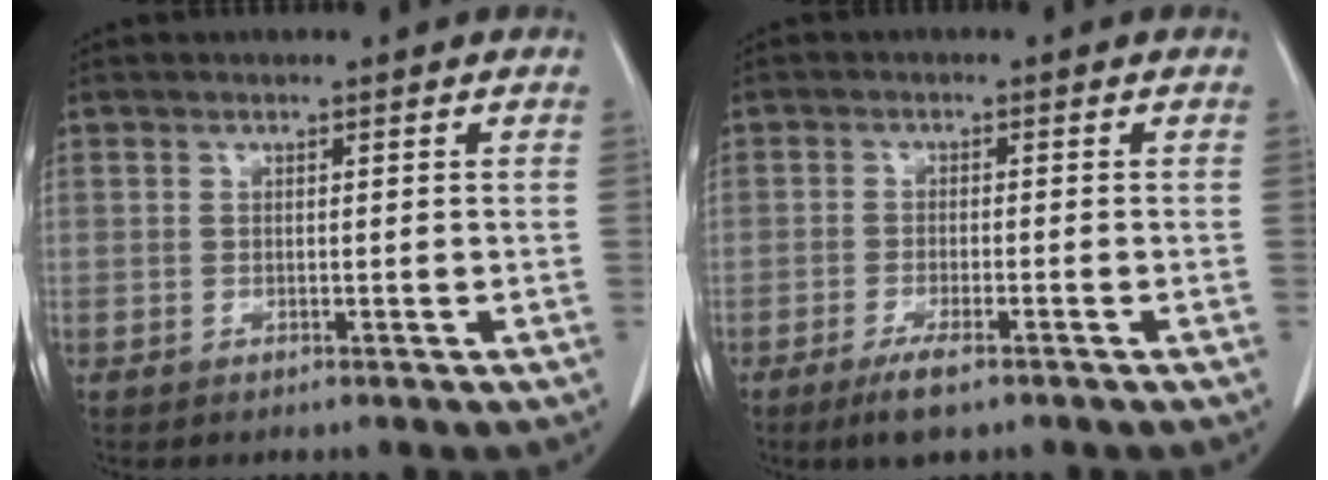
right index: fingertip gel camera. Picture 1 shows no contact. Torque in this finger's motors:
{"motor_torque": [0.56, -0.53, 0.04, 0.02]}